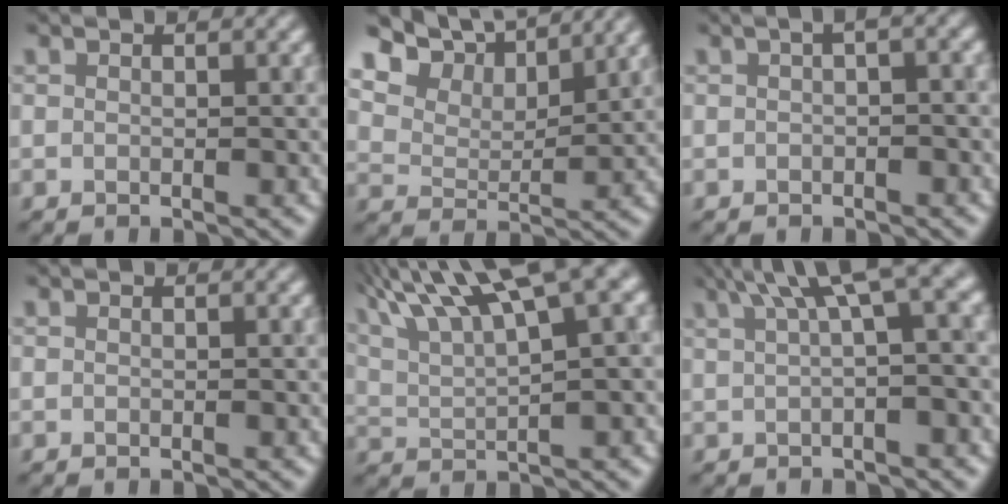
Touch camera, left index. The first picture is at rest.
{"total": 9.5, "force": [7.6, 3.9, 4.0], "torque": [-0.092, 0.008, 0.121]}
{"total": 1.8, "force": [-0.1, 0.5, 1.7], "torque": [-0.018, 0.005, 0.001]}
{"total": 0.0}
{"total": 11.4, "force": [7.2, 2.6, 8.5], "torque": [-0.125, 0.036, 0.122]}
{"total": 6.7, "force": [3.2, 1.6, 5.7], "torque": [-0.053, 0.031, 0.053]}